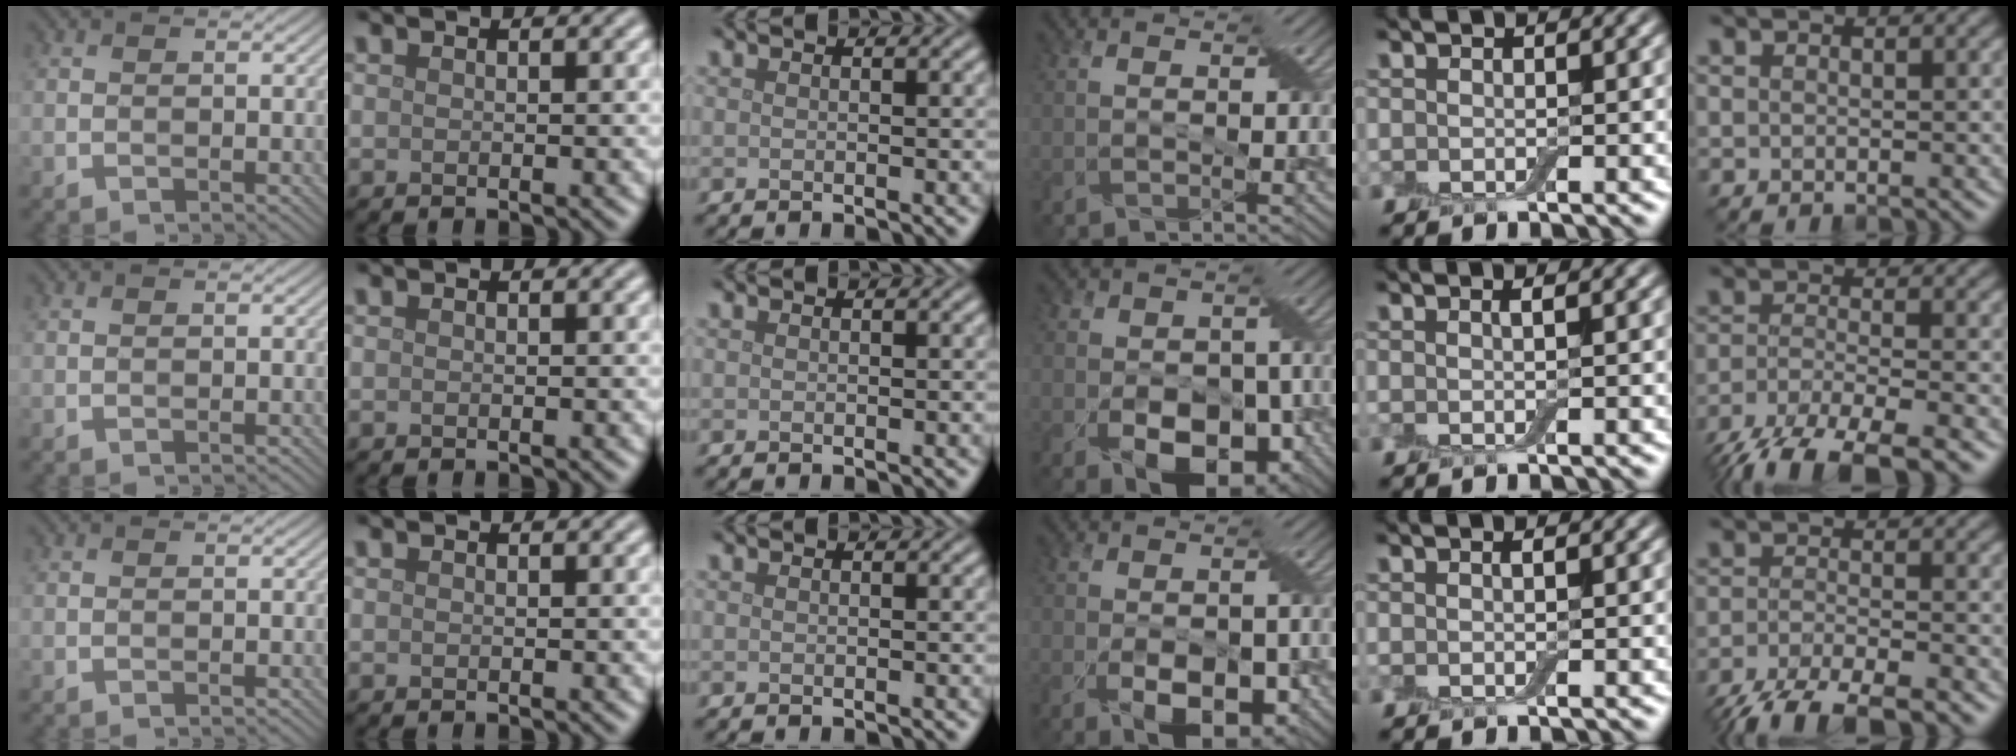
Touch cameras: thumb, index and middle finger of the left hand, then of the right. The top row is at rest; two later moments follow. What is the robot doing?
{"motion": "peel", "object": "adhesive wrap"}